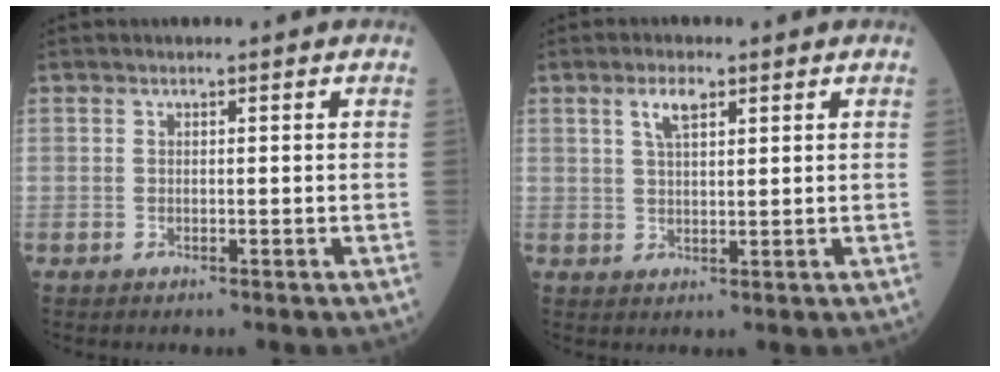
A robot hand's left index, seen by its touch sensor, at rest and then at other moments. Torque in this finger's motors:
{"motor_torque": [0.54, -0.72, 0.30, 0.08]}